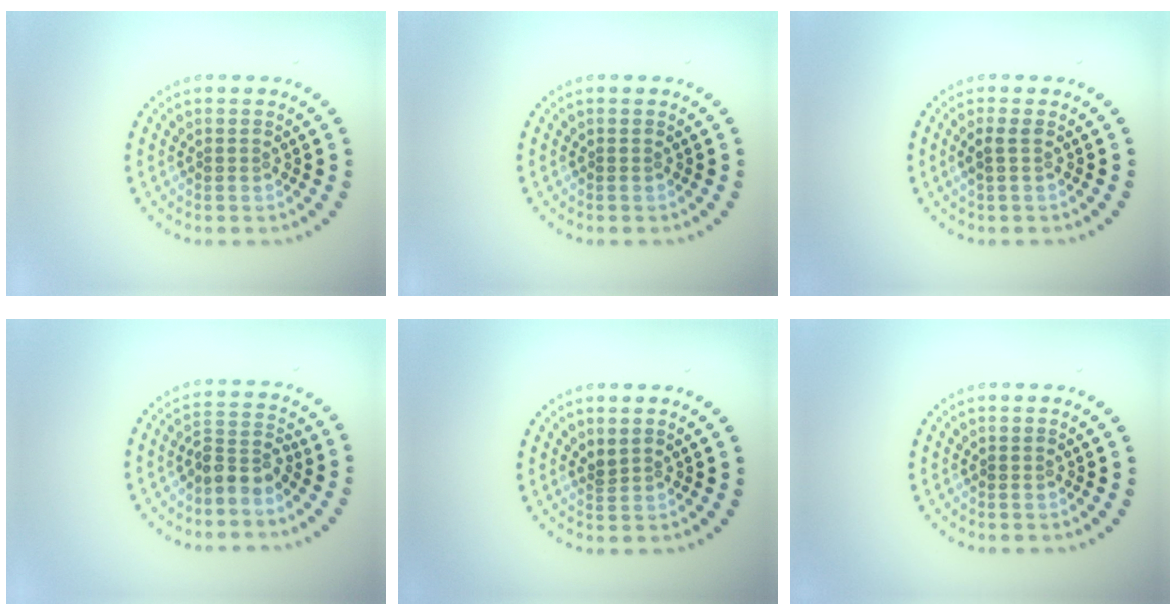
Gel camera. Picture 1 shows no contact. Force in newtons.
{"total": 0.0}
{"total": 1.1, "press": 1.0, "slide": 0.5}
{"total": 2.6, "press": 1.9, "slide": 1.7}
{"total": 0.7, "press": 0.4, "slide": 0.5}
{"total": 0.0}